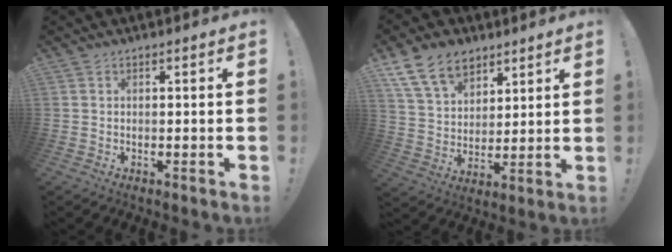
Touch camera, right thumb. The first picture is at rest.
{"total": 14.4, "force": [9.0, 9.3, 6.2], "torque": [-0.108, -0.049, 0.173]}